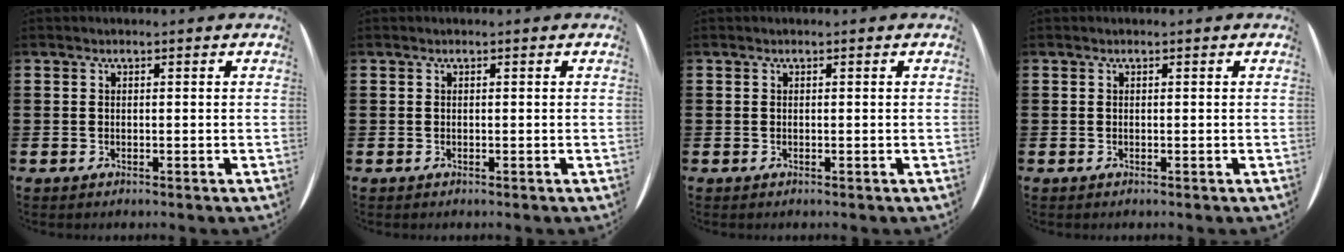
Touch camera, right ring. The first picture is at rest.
{"total": 0.0}
{"total": 0.0}
{"total": 0.0}